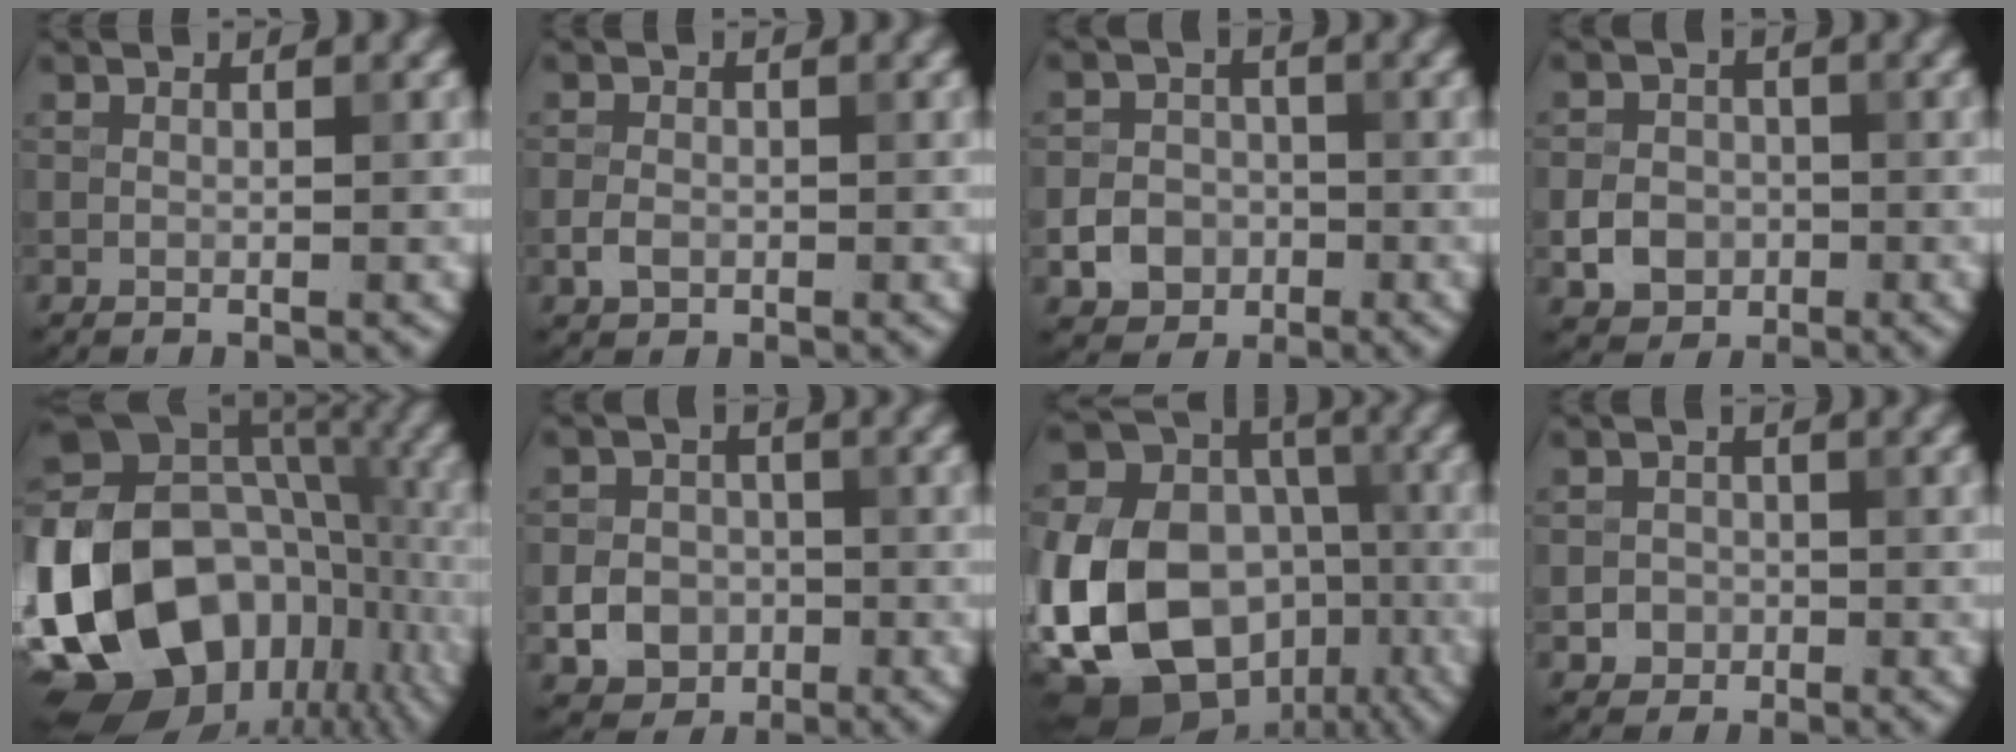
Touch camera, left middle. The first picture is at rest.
{"total": 1.6, "force": [-0.6, 1.2, 0.9], "torque": [-0.017, 0.001, -0.015]}
{"total": 3.3, "force": [-1.2, 2.9, 1.2], "torque": [-0.012, 0.002, -0.023]}
{"total": 3.3, "force": [-0.9, 2.8, 1.4], "torque": [-0.019, 0.001, -0.020]}
{"total": 20.7, "force": [-5.5, 15.7, 12.3], "torque": [-0.257, -0.003, -0.085]}
{"total": 3.8, "force": [-1.1, 3.3, 1.5], "torque": [-0.019, 0.002, -0.024]}
{"total": 17.2, "force": [-5.0, 13.3, 9.7], "torque": [-0.209, -0.025, -0.092]}
{"total": 1.7, "force": [-0.6, 1.6, 0.3], "torque": [0.014, 0.000, -0.014]}